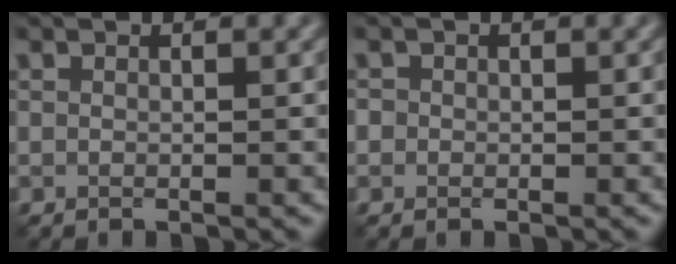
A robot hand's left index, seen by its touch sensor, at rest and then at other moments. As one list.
[{"total": 0.7, "force": [-0.2, 0.7, 0.0], "torque": [0.006, -0.004, -0.006]}]